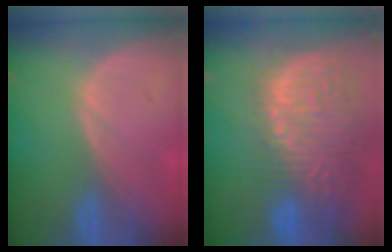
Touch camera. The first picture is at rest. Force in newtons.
{"total": 15.3, "press": 12.6, "slide": 8.7}